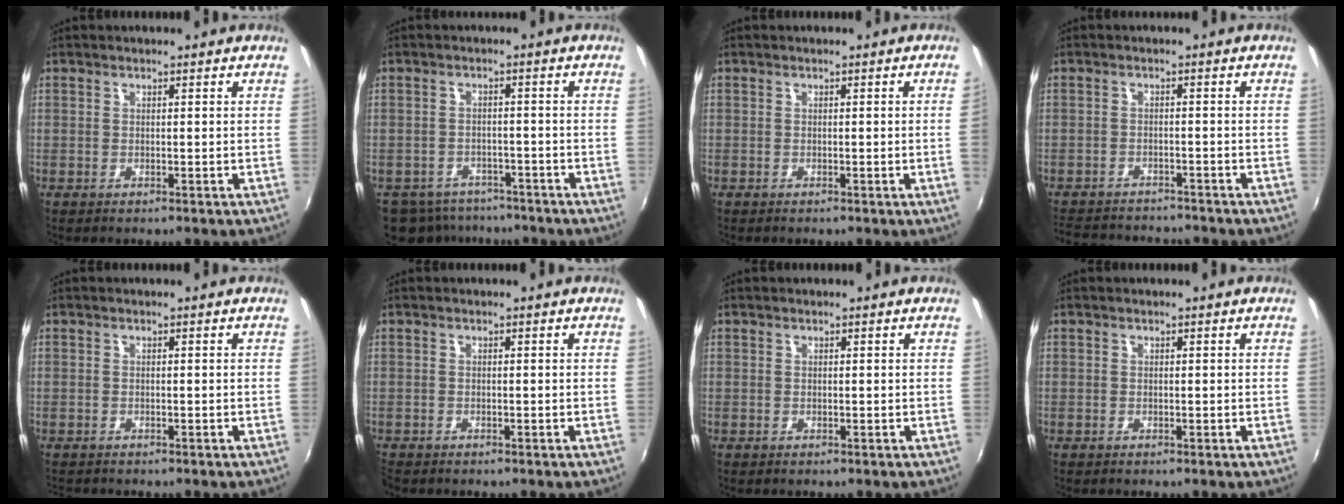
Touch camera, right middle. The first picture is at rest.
{"total": 9.7, "force": [-7.8, 5.2, 2.7], "torque": [-0.077, -0.005, -0.111]}
{"total": 1.3, "force": [0.0, -0.8, 1.0], "torque": [-0.007, -0.009, 0.002]}
{"total": 10.7, "force": [-9.8, 2.8, 3.1], "torque": [-0.084, -0.003, -0.150]}
{"total": 1.1, "force": [-1.0, 0.3, 0.2], "torque": [-0.007, -0.006, -0.018]}
{"total": 1.0, "force": [-0.9, 0.4, 0.0], "torque": [-0.006, -0.003, -0.019]}
{"total": 0.0}
{"total": 0.0}